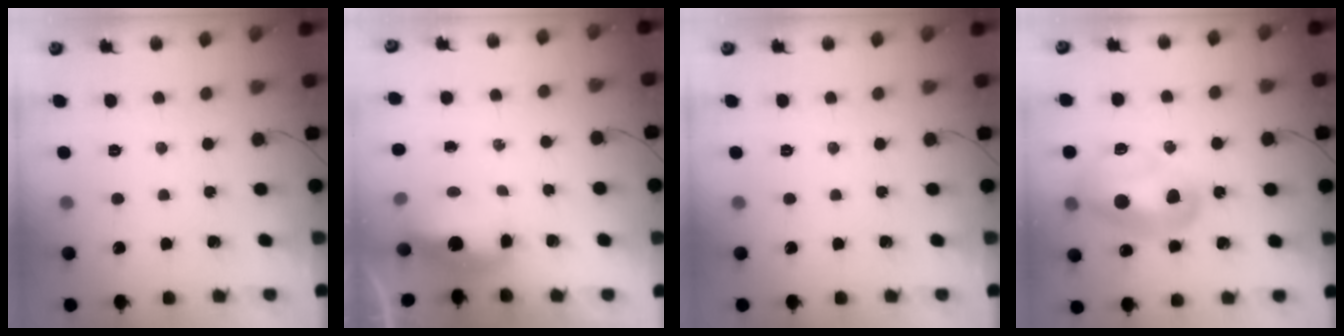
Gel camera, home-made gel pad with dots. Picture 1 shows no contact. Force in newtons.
{"total": 7.1, "press": 7.1, "slide": 0.7}
{"total": 0.0}
{"total": 16.2, "press": 16.1, "slide": 0.9}